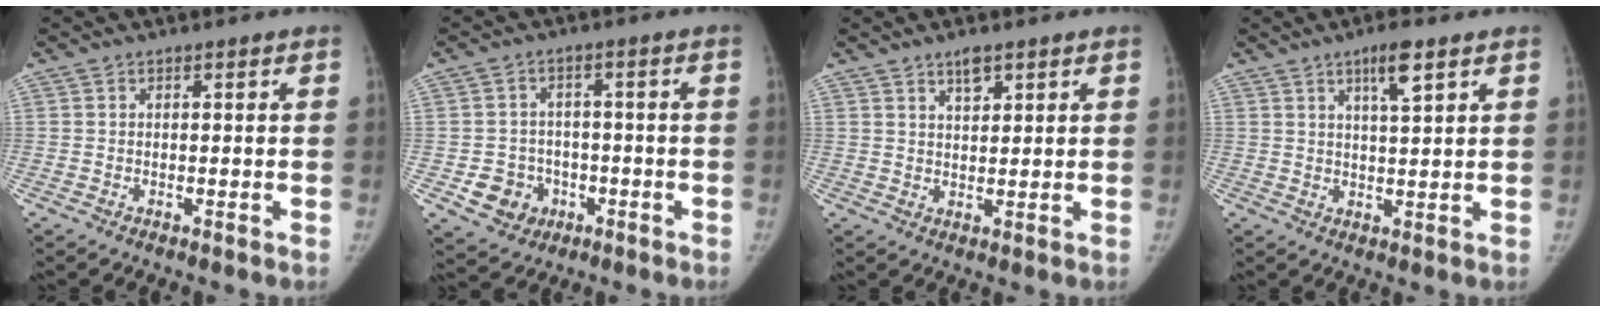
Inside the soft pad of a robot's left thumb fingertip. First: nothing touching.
{"total": 7.0, "force": [-2.4, 6.3, 2.0], "torque": [-0.009, 0.019, -0.028]}
{"total": 3.3, "force": [2.3, 1.4, 2.0], "torque": [-0.022, -0.016, 0.039]}
{"total": 5.4, "force": [3.1, 1.0, 4.3], "torque": [-0.071, -0.016, 0.052]}